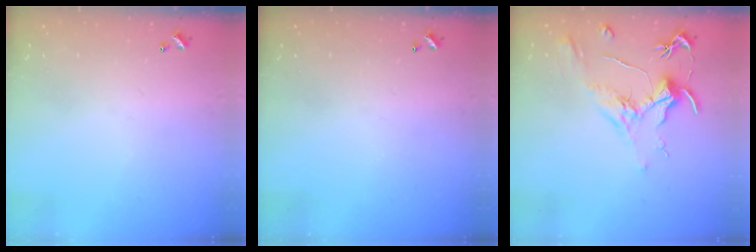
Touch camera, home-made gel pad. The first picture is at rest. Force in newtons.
{"total": 0.0}
{"total": 2.0, "press": 1.7, "slide": 0.9}